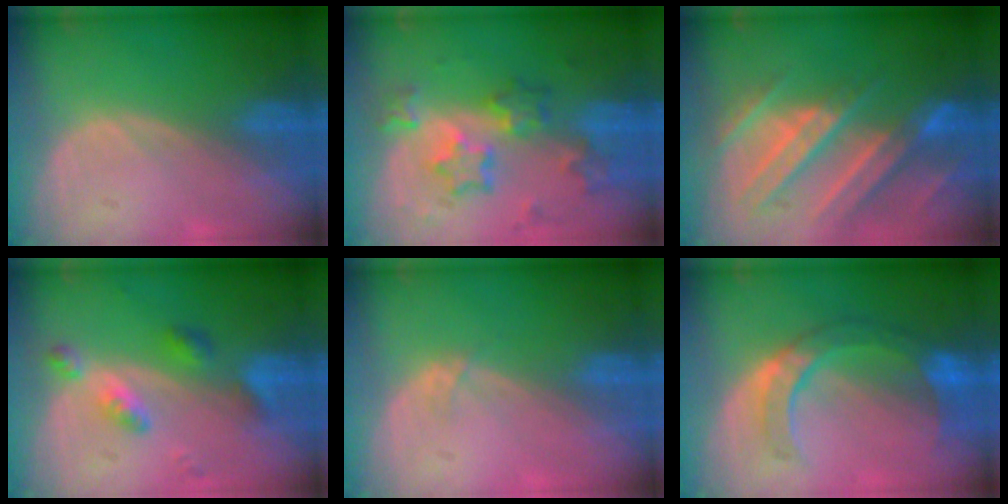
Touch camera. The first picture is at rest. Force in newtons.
{"total": 8.5, "press": 7.4, "slide": 4.1}
{"total": 11.1, "press": 9.8, "slide": 5.2}
{"total": 5.5, "press": 4.8, "slide": 2.7}
{"total": 1.2, "press": 0.9, "slide": 0.7}
{"total": 8.6, "press": 7.7, "slide": 3.7}